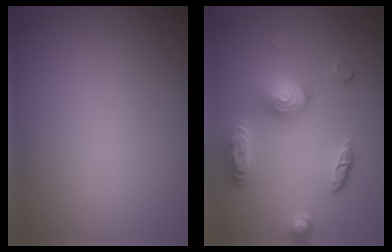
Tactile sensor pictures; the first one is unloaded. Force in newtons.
{"total": 5.2, "press": 3.8, "slide": 3.6}